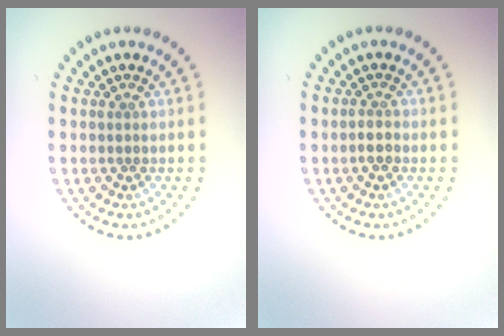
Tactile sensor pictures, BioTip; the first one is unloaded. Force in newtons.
{"total": 1.0, "press": 0.9, "slide": 0.5}